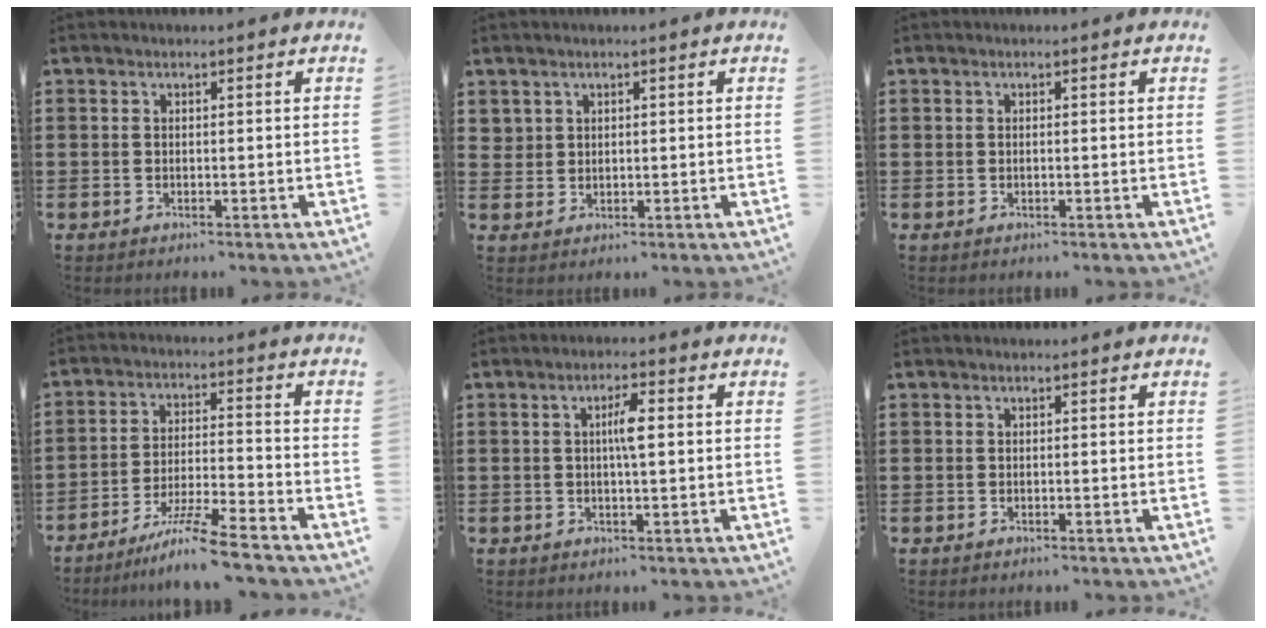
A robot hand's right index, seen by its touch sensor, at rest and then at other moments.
{"total": 1.8, "force": [1.2, 1.3, 0.2], "torque": [-0.008, 0.006, 0.023]}
{"total": 0.0}
{"total": 8.1, "force": [-6.7, -0.3, 4.5], "torque": [-0.091, -0.011, -0.129]}
{"total": 3.4, "force": [0.4, 0.6, 3.3], "torque": [-0.063, 0.001, 0.004]}
{"total": 0.0}